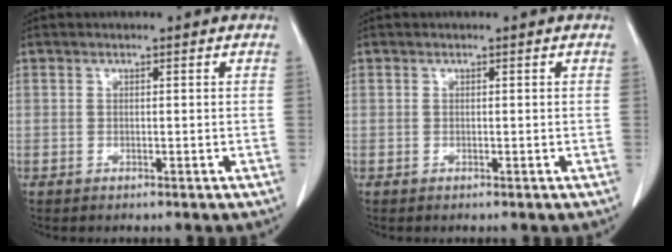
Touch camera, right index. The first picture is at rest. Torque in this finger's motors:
{"motor_torque": [0.00, 0.00, 0.00, 0.00]}